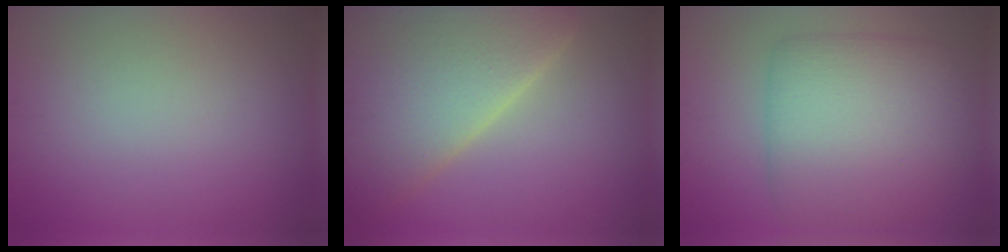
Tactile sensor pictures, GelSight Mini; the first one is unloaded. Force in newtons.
{"total": 10.8, "press": 10.8, "slide": 0.8}
{"total": 8.2, "press": 8.2, "slide": 0.2}